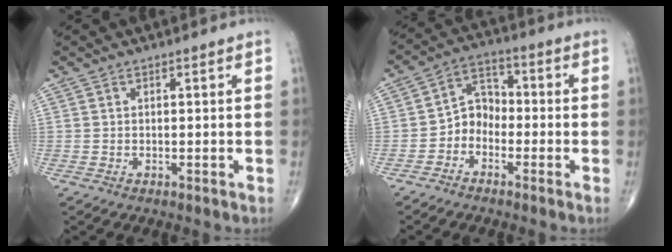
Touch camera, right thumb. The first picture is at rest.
{"total": 5.8, "force": [-2.4, 4.5, 2.8], "torque": [-0.023, 0.034, -0.060]}